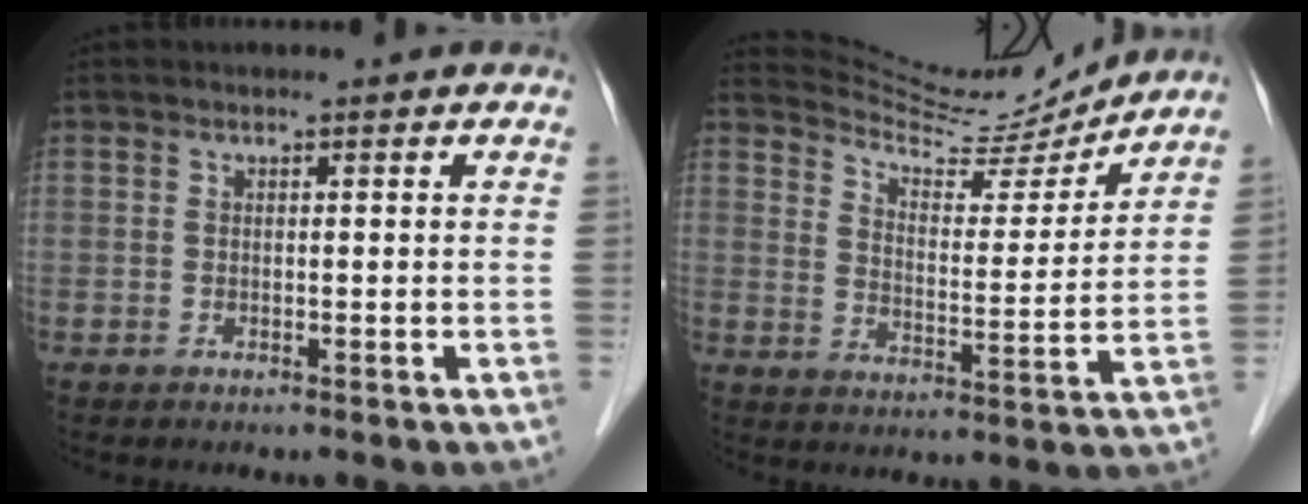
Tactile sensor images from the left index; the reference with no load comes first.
{"total": 12.2, "force": [12.0, 1.0, 1.6], "torque": [-0.033, -0.013, 0.187]}